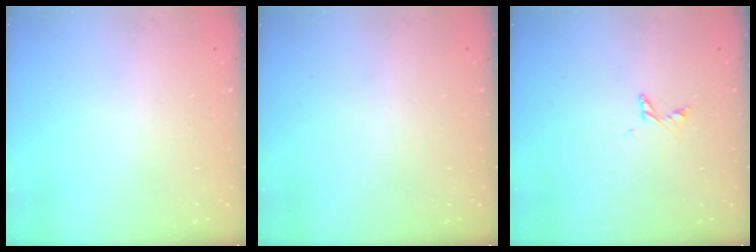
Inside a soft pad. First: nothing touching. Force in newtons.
{"total": 0.0}
{"total": 2.7, "press": 2.7, "slide": 0.1}